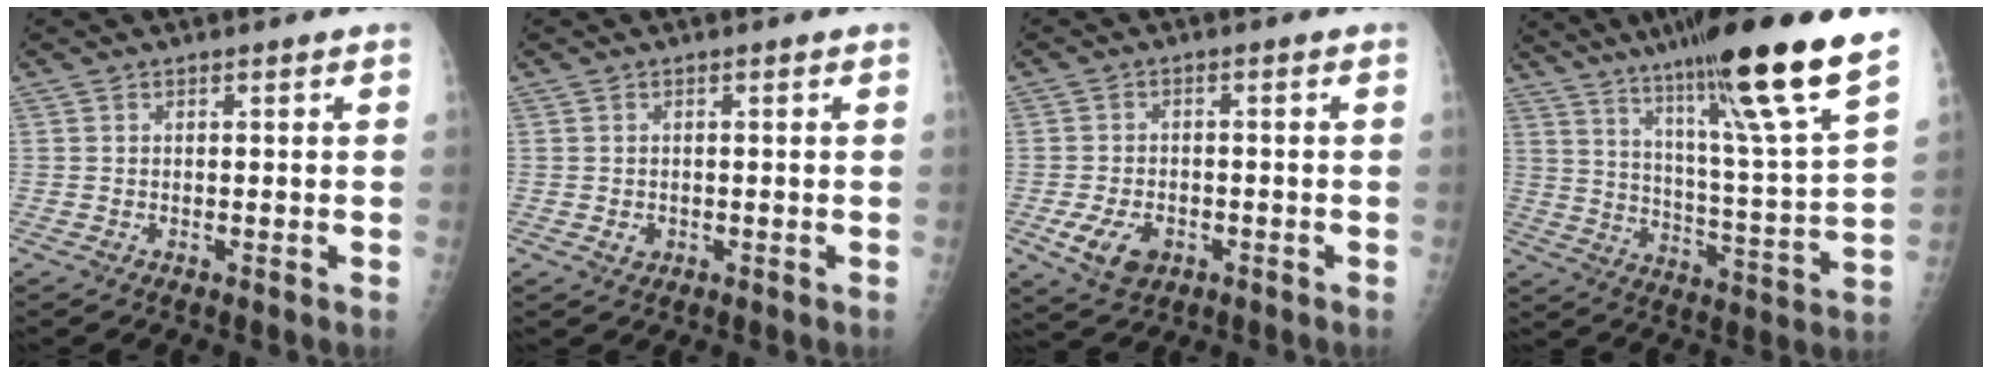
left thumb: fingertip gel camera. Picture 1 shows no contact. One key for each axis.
{"total": 1.5, "fx": -0.2, "fy": 1.4, "fz": 0.7, "tx": -0.003, "ty": 0.002, "tz": -0.001}
{"total": 6.8, "fx": -2.6, "fy": 4.6, "fz": 4.3, "tx": -0.071, "ty": 0.004, "tz": -0.040}
{"total": 24.6, "fx": 16.1, "fy": 1.6, "fz": 18.4, "tx": -0.276, "ty": -0.056, "tz": 0.258}